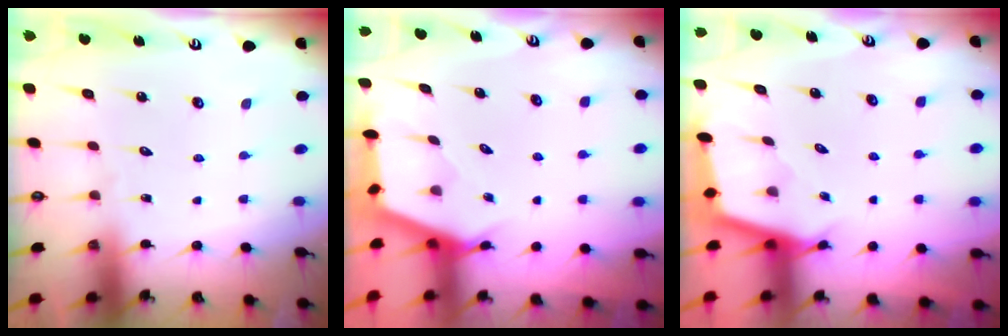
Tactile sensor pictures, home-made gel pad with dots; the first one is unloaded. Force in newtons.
{"total": 2.8, "press": 2.7, "slide": 0.4}
{"total": 2.5, "press": 2.5, "slide": 0.1}